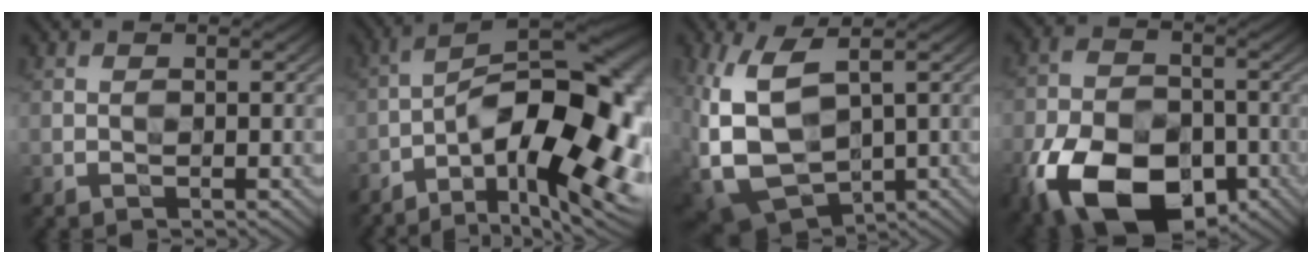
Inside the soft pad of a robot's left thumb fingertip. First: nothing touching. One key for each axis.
{"total": 19.4, "fx": -6.3, "fy": 7.4, "fz": 16.8, "tx": -0.238, "ty": -0.010, "tz": -0.108}
{"total": 14.1, "fx": 1.2, "fy": 8.3, "fz": 11.3, "tx": -0.288, "ty": -0.035, "tz": 0.038}
{"total": 16.8, "fx": -8.1, "fy": 10.2, "fz": 10.6, "tx": -0.236, "ty": -0.045, "tz": -0.145}